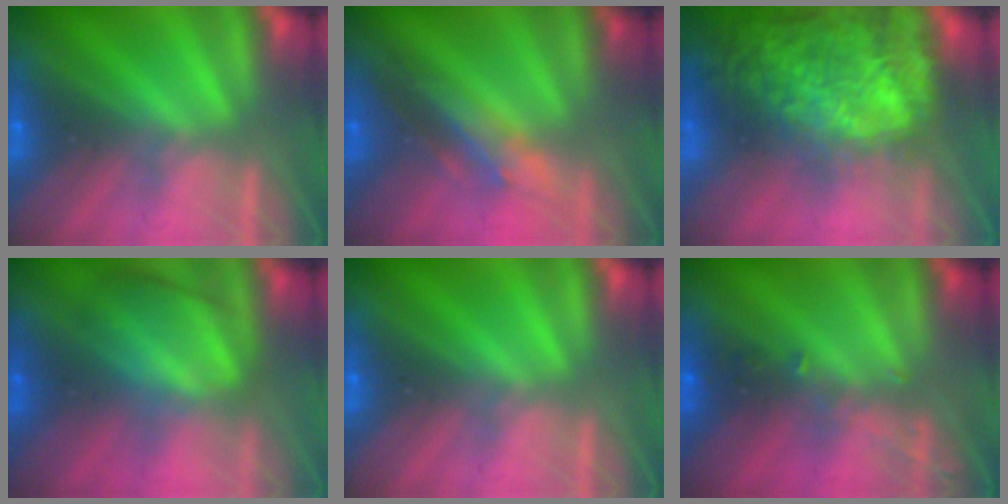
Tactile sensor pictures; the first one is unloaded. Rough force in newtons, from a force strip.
{"total": 2.9}
{"total": 10.6}
{"total": 2.9}
{"total": 0.0}
{"total": 2.8}